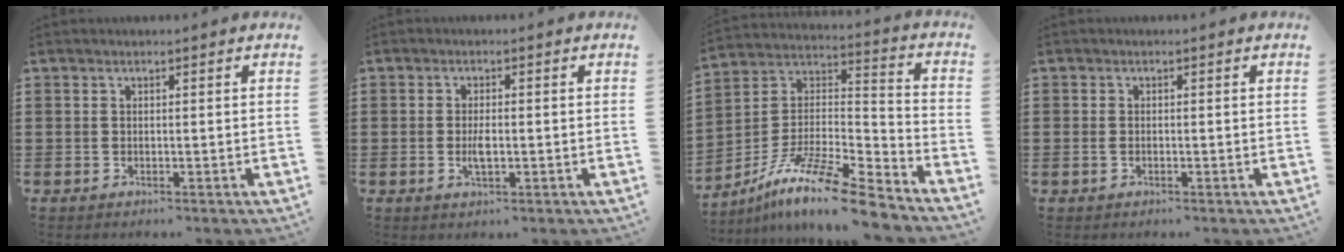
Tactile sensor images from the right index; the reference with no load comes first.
{"total": 2.8, "force": [-0.4, 1.0, 2.6], "torque": [-0.048, 0.000, -0.008]}
{"total": 12.3, "force": [-9.9, 1.3, 7.3], "torque": [-0.133, 0.012, -0.191]}
{"total": 0.8, "force": [-0.3, 0.4, 0.6], "torque": [-0.015, -0.001, -0.006]}